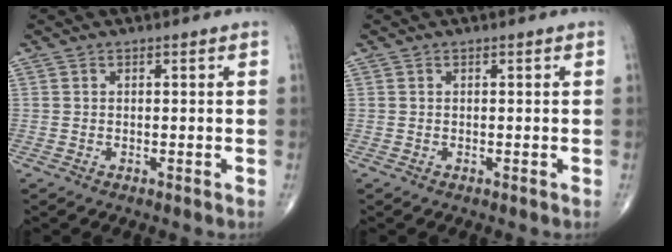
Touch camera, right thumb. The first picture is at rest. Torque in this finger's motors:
{"motor_torque": [0.00, 0.00, 0.00, 0.00, 0.01]}